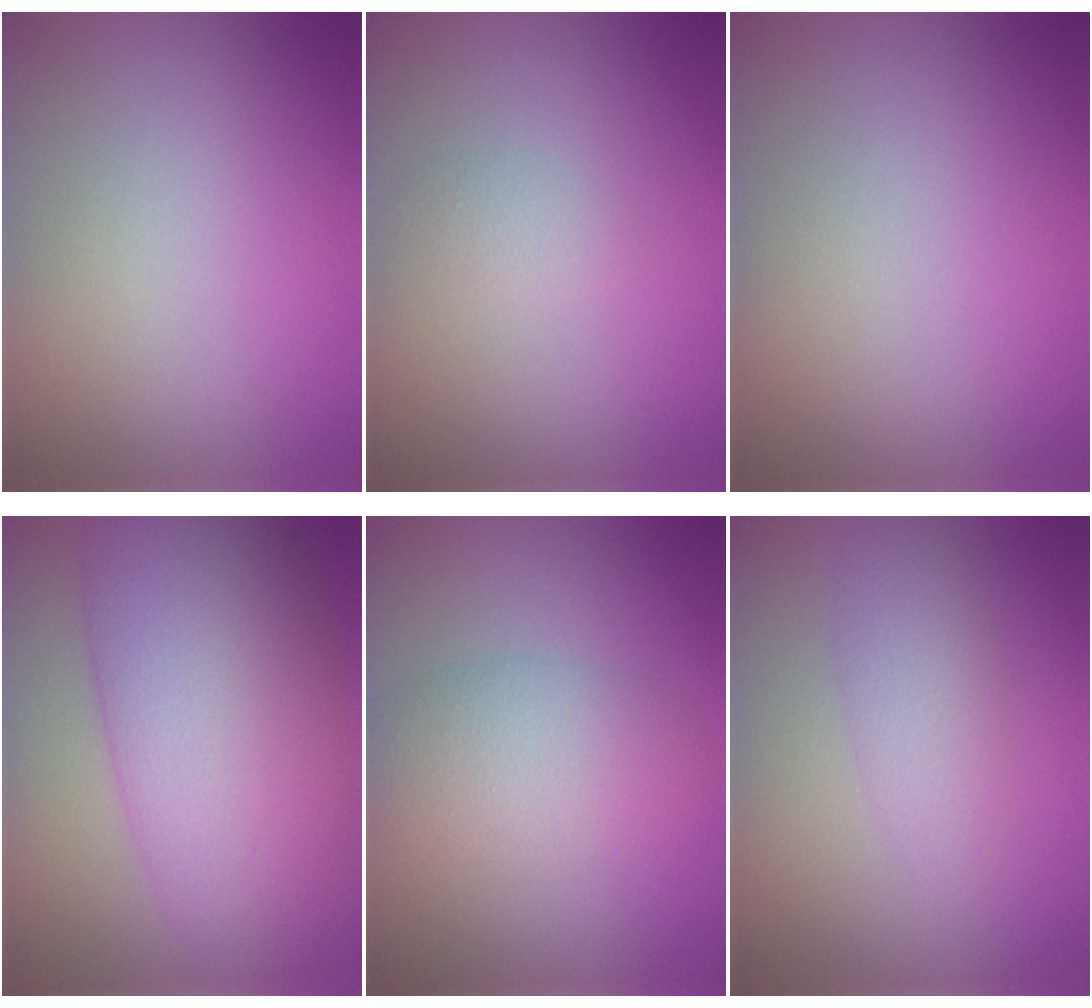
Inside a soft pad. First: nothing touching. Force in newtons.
{"total": 1.0, "press": 1.0, "slide": 0.1}
{"total": 0.0}
{"total": 13.4, "press": 13.4, "slide": 0.2}
{"total": 4.2, "press": 4.2, "slide": 0.2}
{"total": 2.6, "press": 2.6, "slide": 0.1}